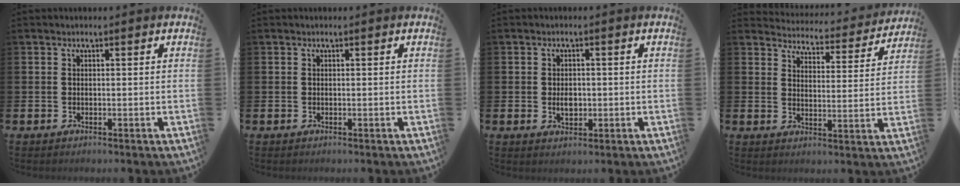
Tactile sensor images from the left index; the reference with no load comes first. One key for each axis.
{"total": 0.0}
{"total": 2.6, "fx": 0.0, "fy": 1.7, "fz": 1.9, "tx": -0.013, "ty": -0.003, "tz": -0.007}
{"total": 4.4, "fx": 4.4, "fy": 0.7, "fz": 0.3, "tx": -0.024, "ty": -0.038, "tz": 0.071}